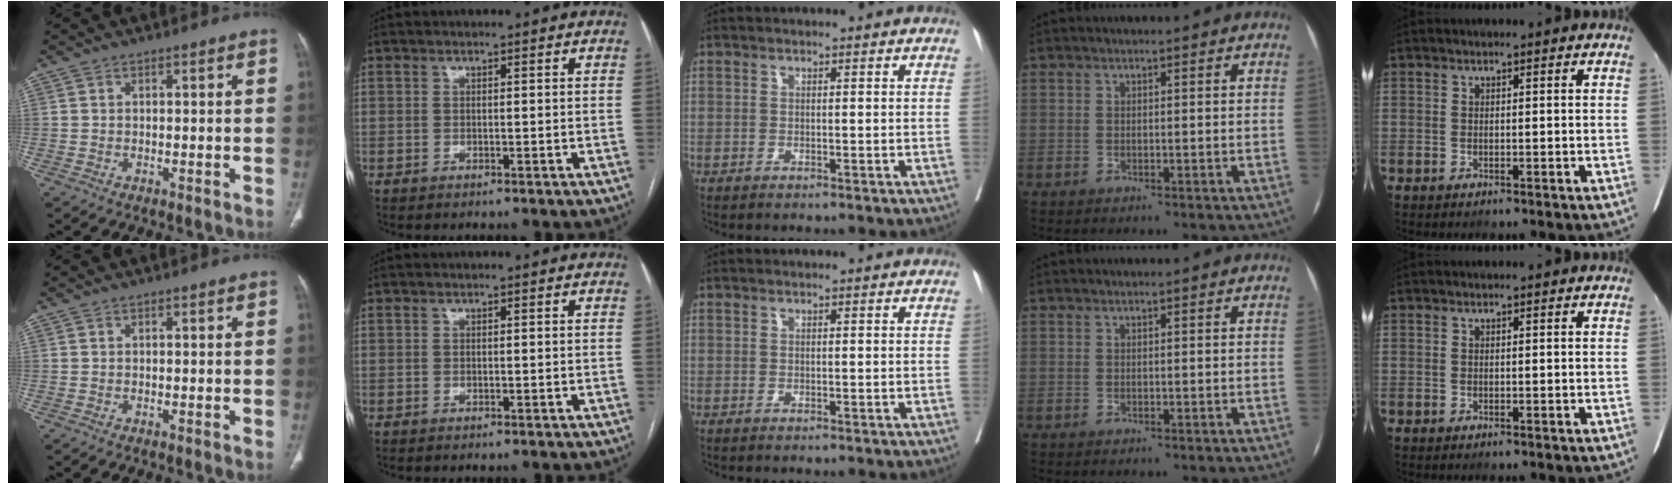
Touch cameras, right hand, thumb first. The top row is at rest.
{}